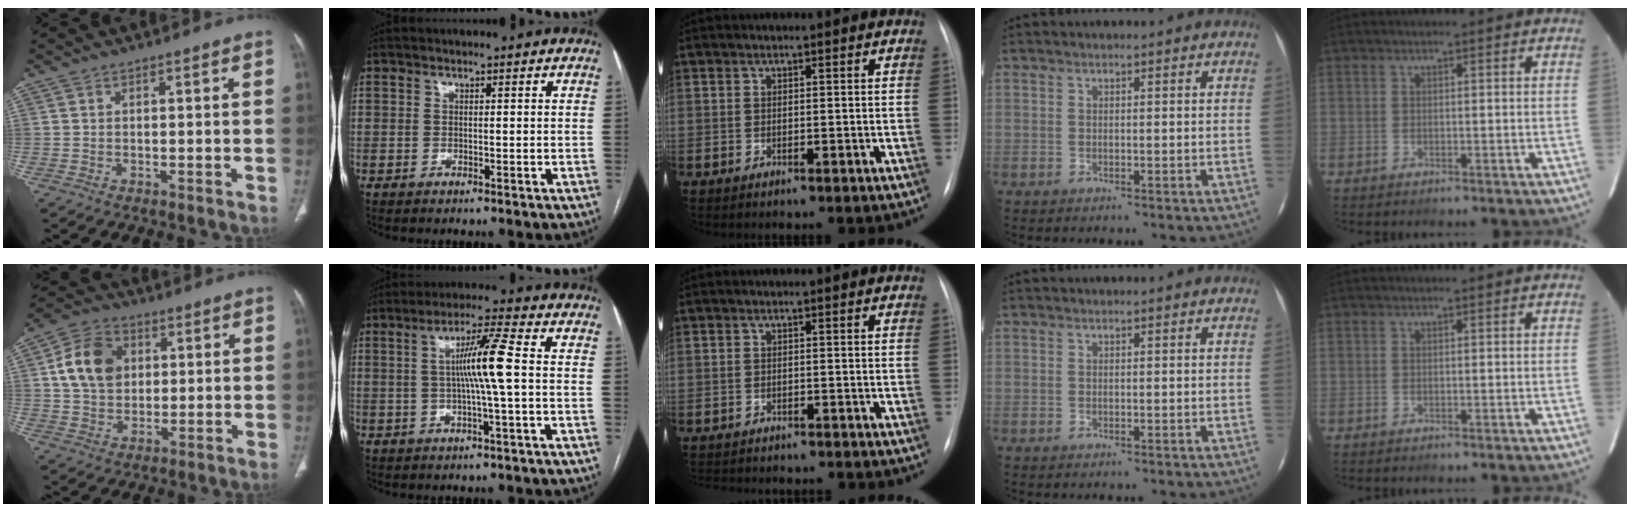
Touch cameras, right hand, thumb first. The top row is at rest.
{"thumb": {"total": 11.4, "force": [2.6, 8.8, 6.9], "torque": [-0.106, 0.005, 0.044]}, "index": {"total": 7.7, "force": [0.3, -0.9, 7.7], "torque": [-0.137, 0.006, 0.004]}, "middle": {"total": 7.7, "force": [-7.1, 1.8, 2.4], "torque": [-0.033, -0.005, -0.092]}}